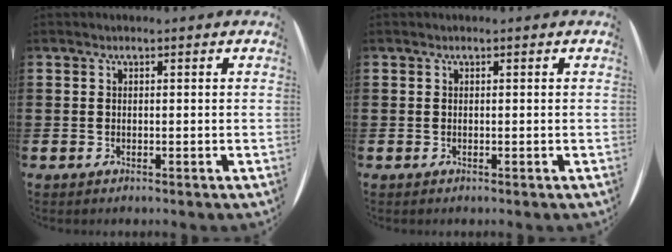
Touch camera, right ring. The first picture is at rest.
{"total": 0.0}